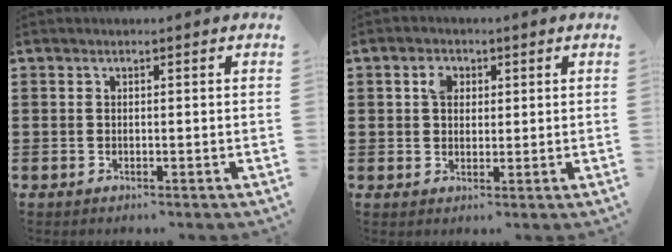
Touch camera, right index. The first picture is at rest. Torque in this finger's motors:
{"motor_torque": [0.09, -0.02, 0.09, 0.04]}